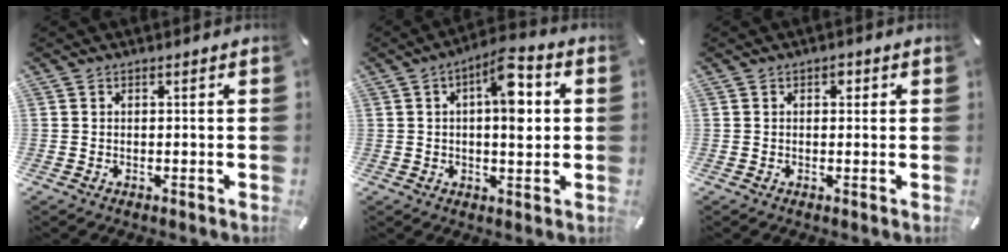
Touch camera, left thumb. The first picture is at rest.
{"total": 10.6, "force": [2.0, 4.5, 9.4], "torque": [-0.134, -0.001, 0.030]}
{"total": 1.5, "force": [0.4, 1.2, 0.8], "torque": [-0.010, 0.004, 0.005]}